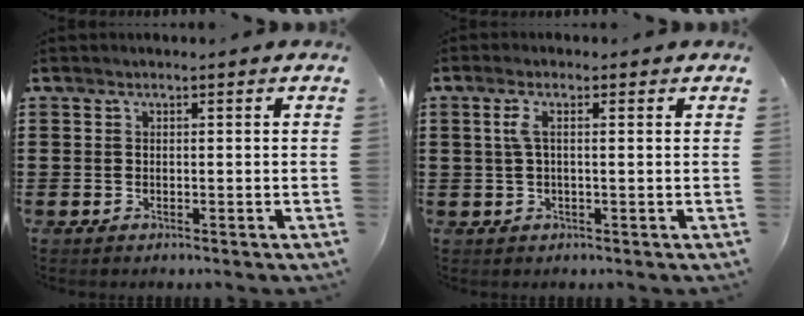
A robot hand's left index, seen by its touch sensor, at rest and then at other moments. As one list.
[{"total": 2.7, "force": [0.6, 0.4, 2.6], "torque": [-0.052, 0.002, 0.008]}]